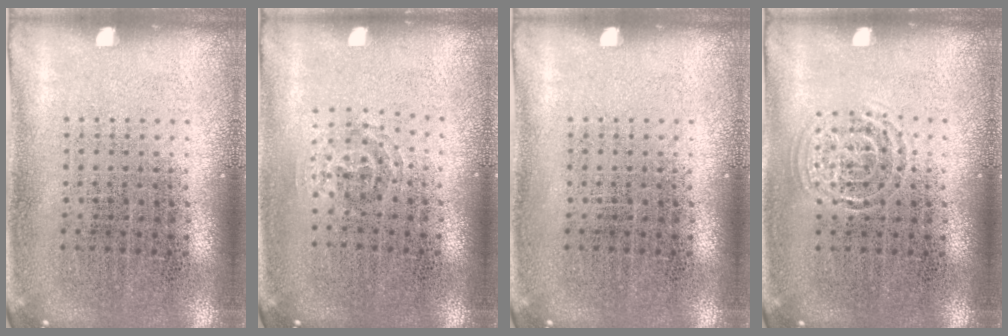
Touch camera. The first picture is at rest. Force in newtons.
{"total": 0.9, "press": 0.6, "slide": 0.7}
{"total": 0.0}
{"total": 0.8, "press": 0.8, "slide": 0.0}